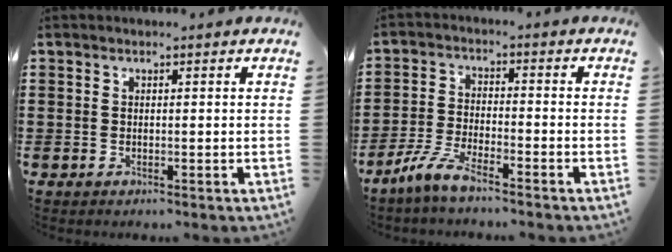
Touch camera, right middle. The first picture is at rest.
{"total": 5.6, "force": [-4.7, 0.6, 3.0], "torque": [-0.083, -0.009, -0.097]}